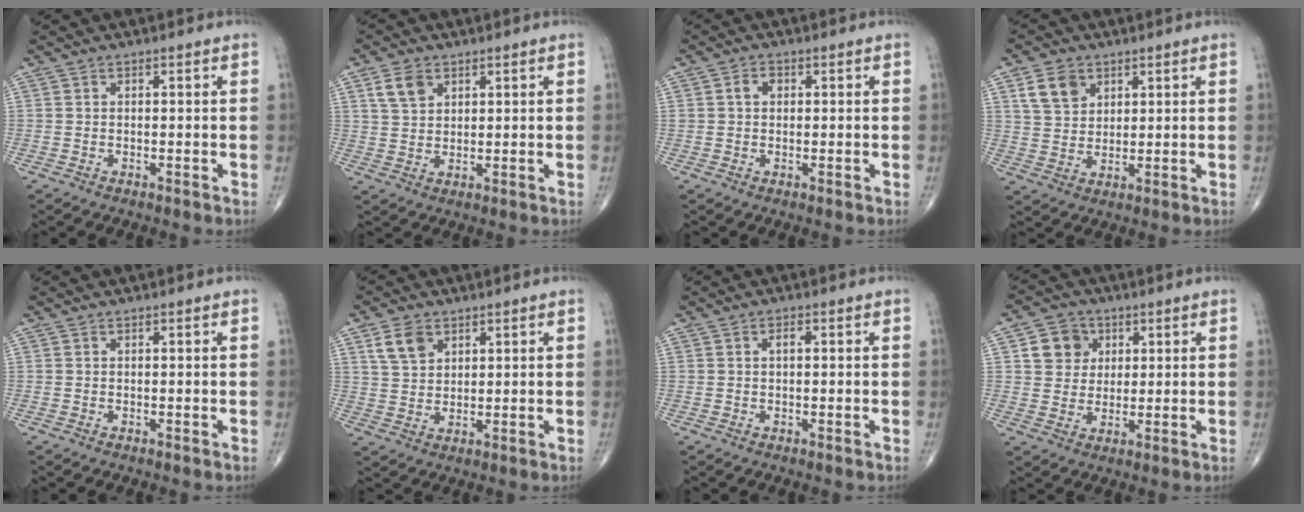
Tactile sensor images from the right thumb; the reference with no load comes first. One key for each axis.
{"total": 4.9, "fx": 2.5, "fy": 3.3, "fz": 2.6, "tx": -0.040, "ty": -0.008, "tz": 0.051}
{"total": 2.2, "fx": 0.5, "fy": 1.7, "fz": 1.3, "tx": -0.018, "ty": 0.008, "tz": 0.008}
{"total": 6.7, "fx": 3.3, "fy": 4.9, "fz": 3.2, "tx": -0.043, "ty": -0.012, "tz": 0.065}
{"total": 0.0}
{"total": 5.8, "fx": 3.0, "fy": 4.0, "fz": 3.0, "tx": -0.045, "ty": -0.011, "tz": 0.061}
{"total": 1.3, "fx": 0.2, "fy": 0.6, "fz": 1.1, "tx": -0.018, "ty": 0.003, "tz": 0.001}
{"total": 7.2, "fx": 2.4, "fy": 6.3, "fz": 2.4, "tx": -0.011, "ty": -0.005, "tz": 0.041}